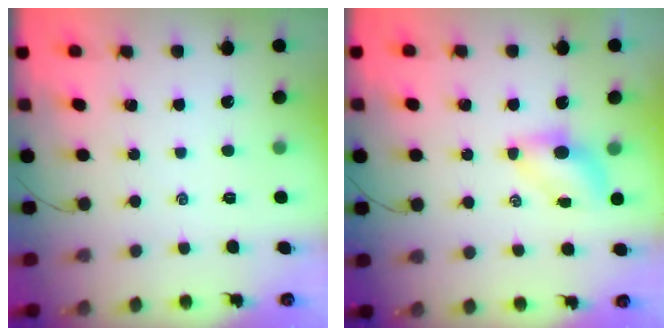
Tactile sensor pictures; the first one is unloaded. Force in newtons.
{"total": 4.7, "press": 4.6, "slide": 0.6}